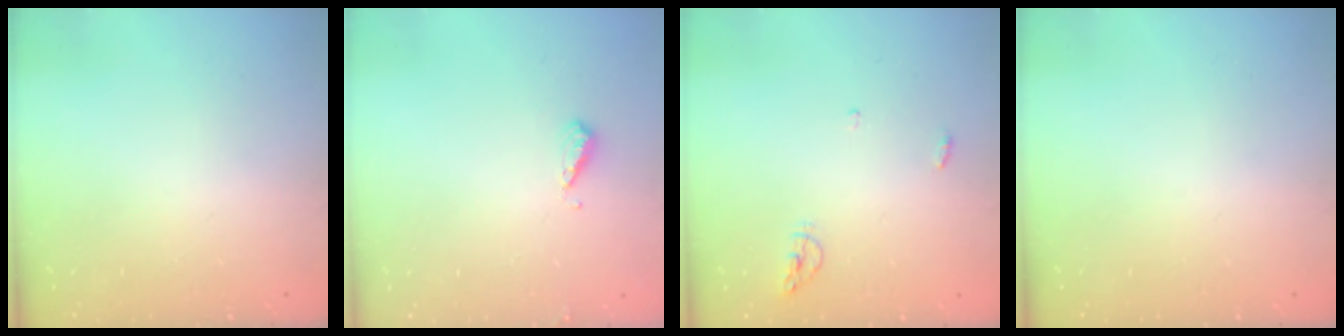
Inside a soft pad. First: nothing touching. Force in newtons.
{"total": 4.5, "press": 4.4, "slide": 0.8}
{"total": 5.2, "press": 5.2, "slide": 0.7}
{"total": 0.0}